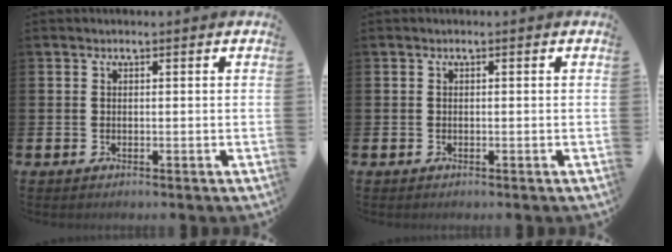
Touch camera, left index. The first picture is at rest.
{"total": 0.0}